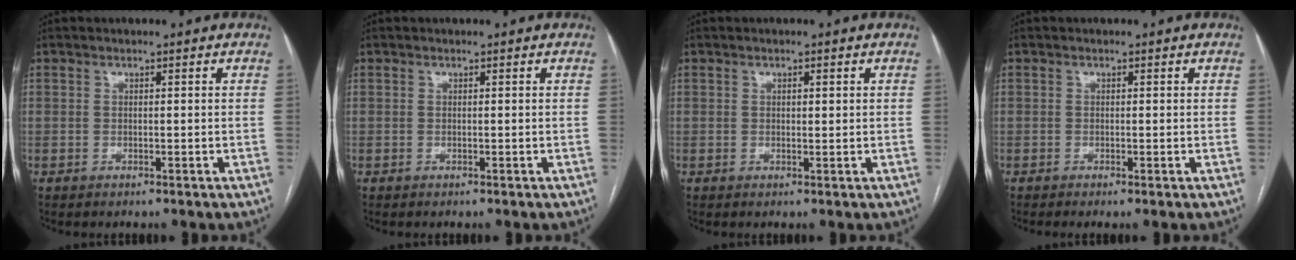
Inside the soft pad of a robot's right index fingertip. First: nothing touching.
{"total": 0.0}
{"total": 1.0, "force": [0.4, 0.4, 0.9], "torque": [-0.014, 0.001, 0.005]}
{"total": 0.5, "force": [-0.3, 0.0, 0.5], "torque": [-0.008, -0.001, -0.006]}